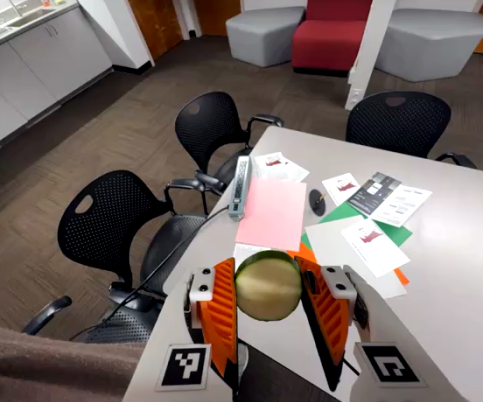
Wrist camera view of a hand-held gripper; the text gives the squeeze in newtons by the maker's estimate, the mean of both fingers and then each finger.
{"total": 12.0, "left": 12.1, "right": 11.8}